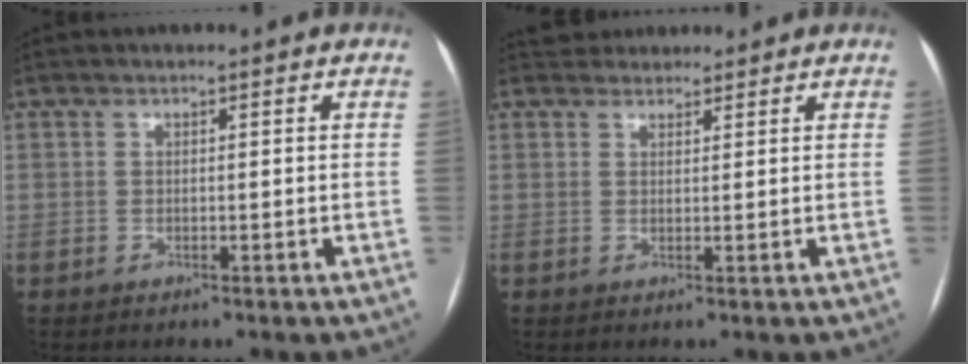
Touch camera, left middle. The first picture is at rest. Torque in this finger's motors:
{"motor_torque": [0.04, -0.03, 0.00, 0.00]}